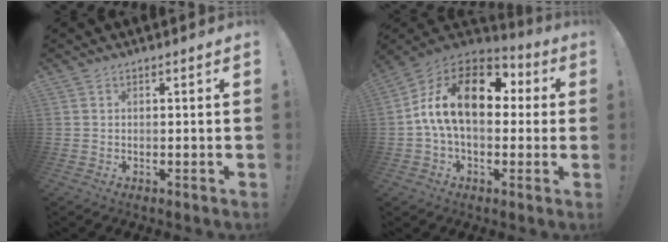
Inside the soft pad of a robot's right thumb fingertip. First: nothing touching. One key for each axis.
{"total": 19.5, "fx": 3.3, "fy": 11.2, "fz": 15.6, "tx": -0.265, "ty": 0.010, "tz": 0.057}